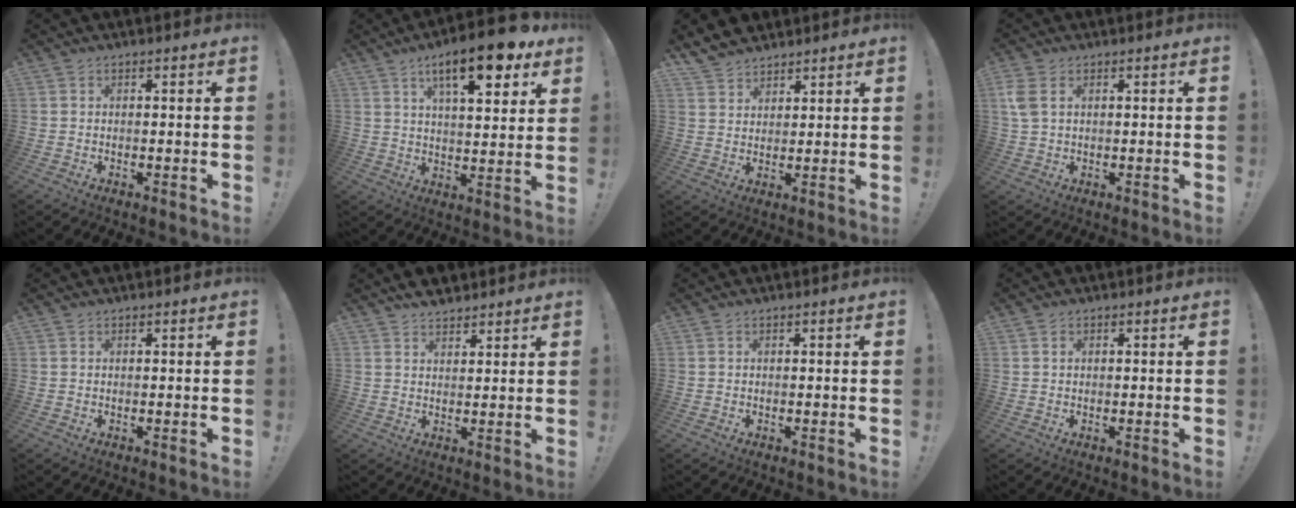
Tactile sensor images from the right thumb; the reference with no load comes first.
{"total": 16.0, "force": [8.7, 4.9, 12.4], "torque": [-0.185, -0.040, 0.136]}
{"total": 5.6, "force": [4.9, 2.6, 0.6], "torque": [-0.017, -0.035, 0.097]}
{"total": 4.4, "force": [1.6, 2.5, 3.2], "torque": [-0.071, -0.006, 0.029]}
{"total": 0.0}
{"total": 5.0, "force": [4.4, 2.3, 0.9], "torque": [-0.010, -0.028, 0.081]}
{"total": 0.0}
{"total": 0.9, "force": [0.5, 0.6, 0.4], "torque": [0.000, -0.001, 0.008]}